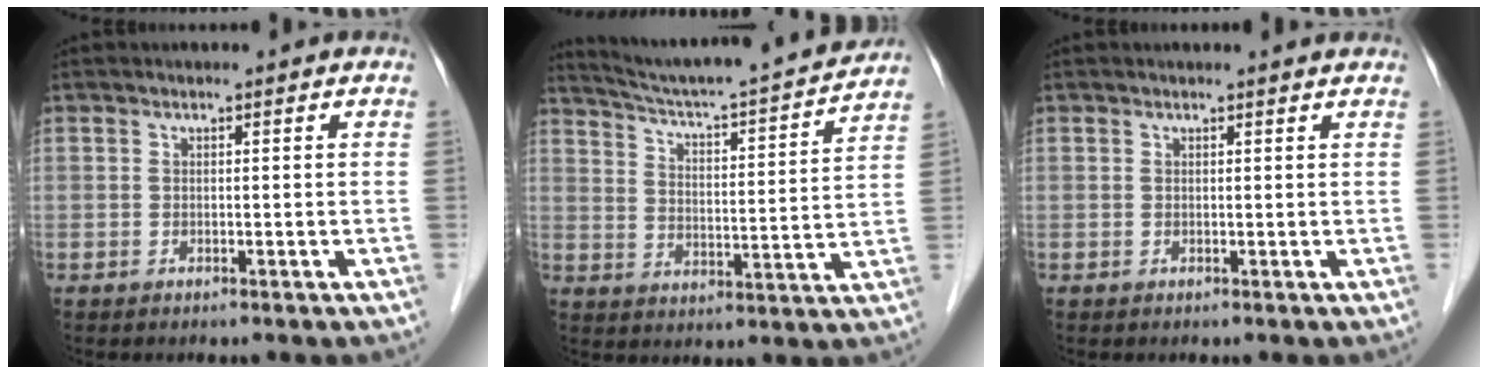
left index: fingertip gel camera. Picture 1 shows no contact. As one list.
[{"total": 19.0, "force": [17.7, -0.3, 6.9], "torque": [-0.120, -0.023, 0.251]}, {"total": 1.9, "force": [1.8, 0.0, 0.3], "torque": [-0.012, 0.002, 0.017]}]